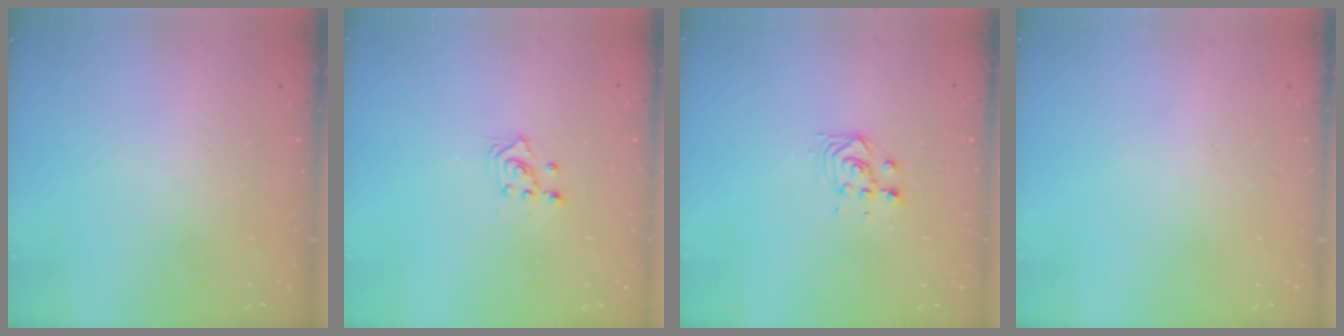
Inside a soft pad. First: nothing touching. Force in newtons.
{"total": 2.4, "press": 2.2, "slide": 0.8}
{"total": 3.5, "press": 3.5, "slide": 0.0}
{"total": 0.0}